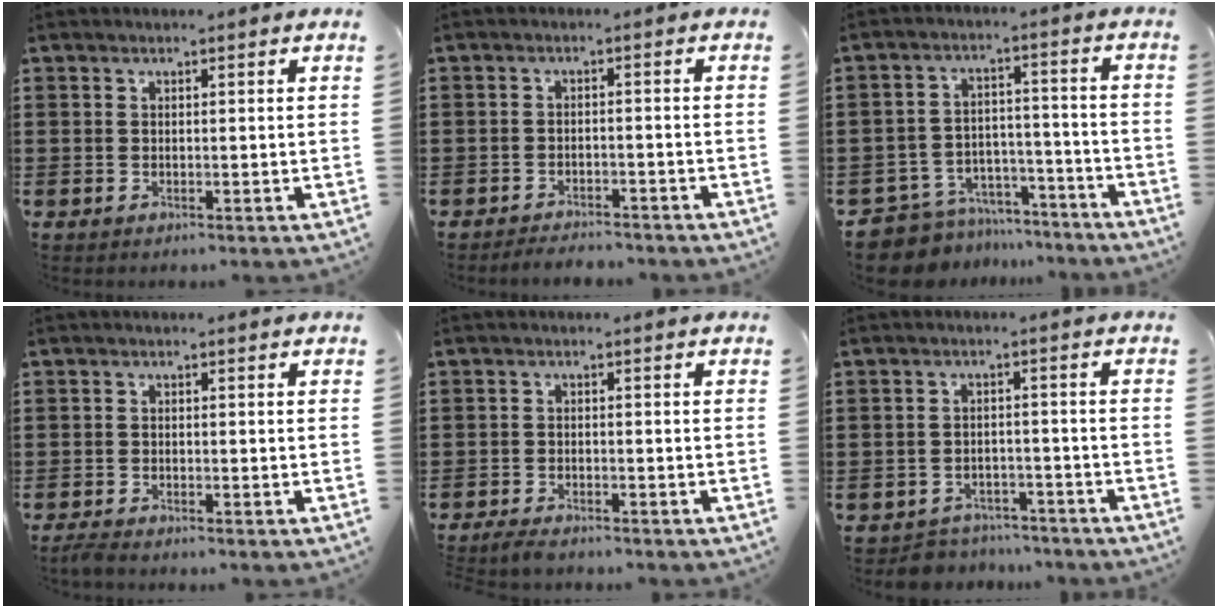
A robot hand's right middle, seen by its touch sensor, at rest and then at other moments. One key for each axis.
{"total": 2.4, "fx": -2.4, "fy": 0.3, "fz": 0.0, "tx": -0.007, "ty": 0.000, "tz": -0.051}
{"total": 7.6, "fx": -7.3, "fy": 1.8, "fz": 0.6, "tx": -0.017, "ty": 0.020, "tz": -0.147}
{"total": 1.5, "fx": -1.4, "fy": 0.1, "fz": 0.5, "tx": -0.017, "ty": -0.003, "tz": -0.029}
{"total": 2.1, "fx": -2.0, "fy": 0.3, "fz": 0.4, "tx": -0.017, "ty": 0.000, "tz": -0.043}
{"total": 3.6, "fx": -3.6, "fy": 0.8, "fz": -0.3, "tx": -0.004, "ty": 0.003, "tz": -0.078}